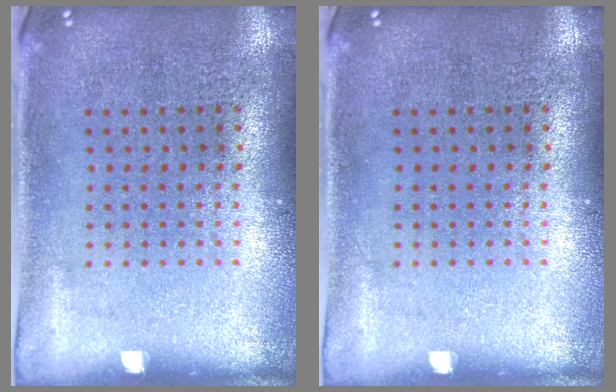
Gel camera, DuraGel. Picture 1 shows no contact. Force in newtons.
{"total": 0.0}